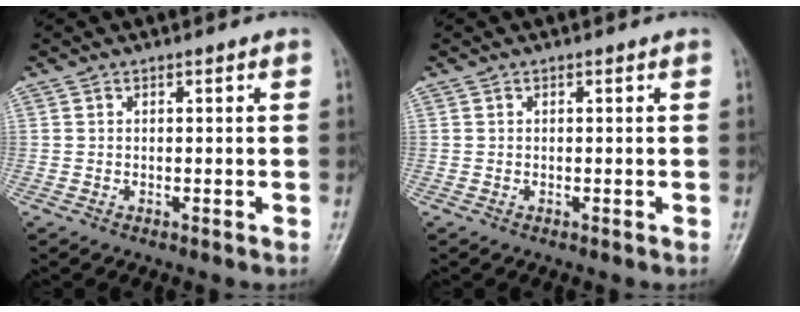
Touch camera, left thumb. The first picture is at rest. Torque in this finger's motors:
{"motor_torque": [-0.01, 0.04, -0.04, -0.10, 0.00]}